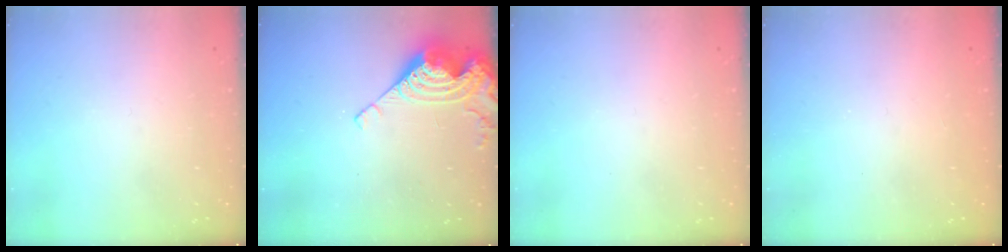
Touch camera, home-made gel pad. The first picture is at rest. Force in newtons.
{"total": 10.2, "press": 10.1, "slide": 0.9}
{"total": 0.0}
{"total": 0.9, "press": 0.9, "slide": 0.3}